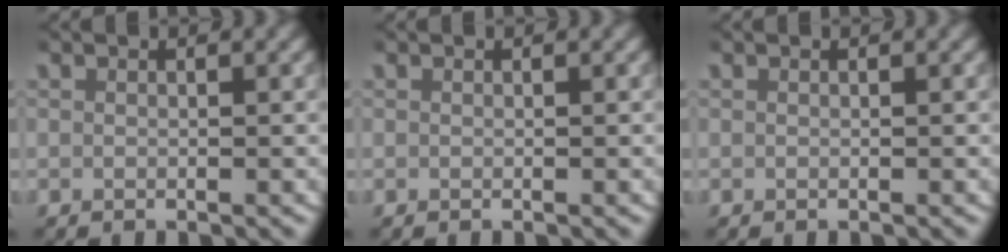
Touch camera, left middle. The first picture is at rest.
{"total": 0.0}
{"total": 0.0}